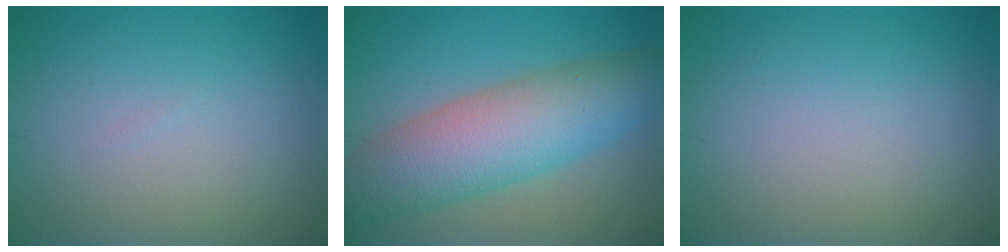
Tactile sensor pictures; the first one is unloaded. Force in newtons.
{"total": 8.7, "press": 8.6, "slide": 0.3}
{"total": 0.0}